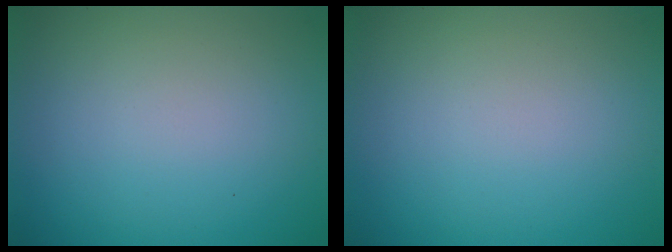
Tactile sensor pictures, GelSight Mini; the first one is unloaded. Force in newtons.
{"total": 0.0}